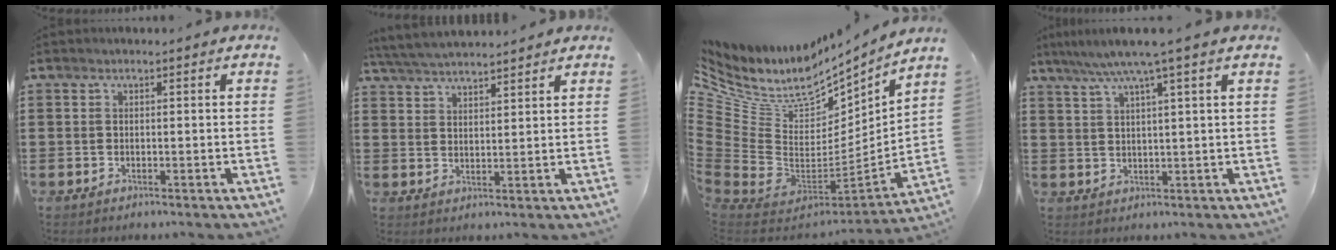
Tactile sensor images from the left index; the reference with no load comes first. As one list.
[{"total": 4.3, "force": [4.2, 0.0, 1.0], "torque": [-0.033, -0.015, 0.076]}, {"total": 9.6, "force": [6.0, 6.0, 4.4], "torque": [-0.142, -0.061, 0.104]}, {"total": 5.2, "force": [3.5, -0.9, 3.7], "torque": [-0.082, -0.010, 0.056]}]